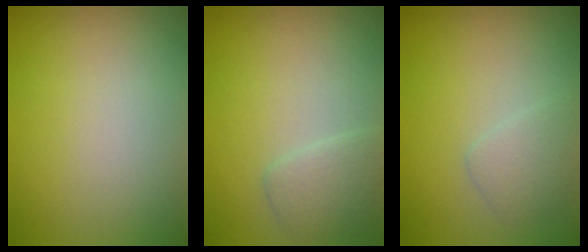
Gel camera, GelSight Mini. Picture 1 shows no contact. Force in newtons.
{"total": 2.1, "press": 2.1, "slide": 0.2}
{"total": 1.6, "press": 1.6, "slide": 0.1}